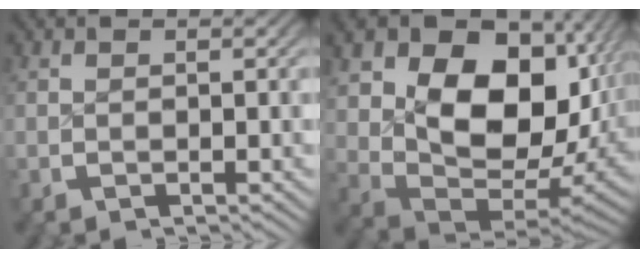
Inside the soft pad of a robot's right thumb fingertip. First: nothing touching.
{"total": 17.1, "force": [1.5, 11.5, 12.6], "torque": [-0.226, -0.054, 0.035]}